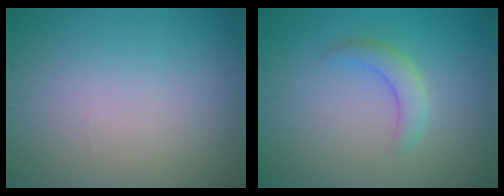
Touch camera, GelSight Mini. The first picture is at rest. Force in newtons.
{"total": 2.3, "press": 2.3, "slide": 0.2}